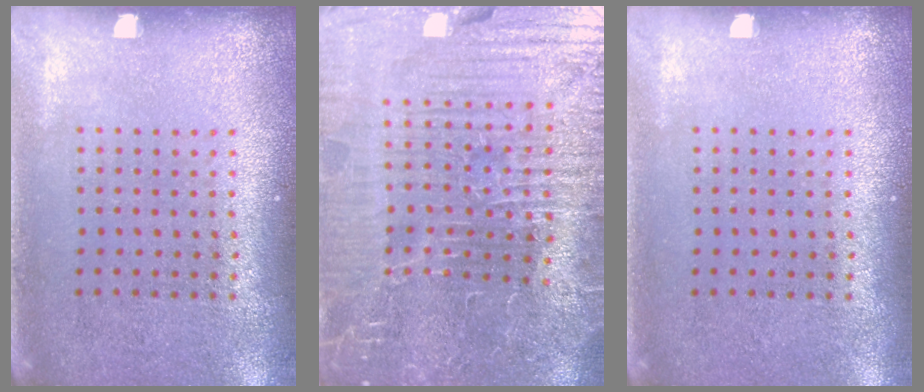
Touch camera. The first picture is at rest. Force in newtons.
{"total": 6.2, "press": 5.8, "slide": 2.3}
{"total": 0.0}